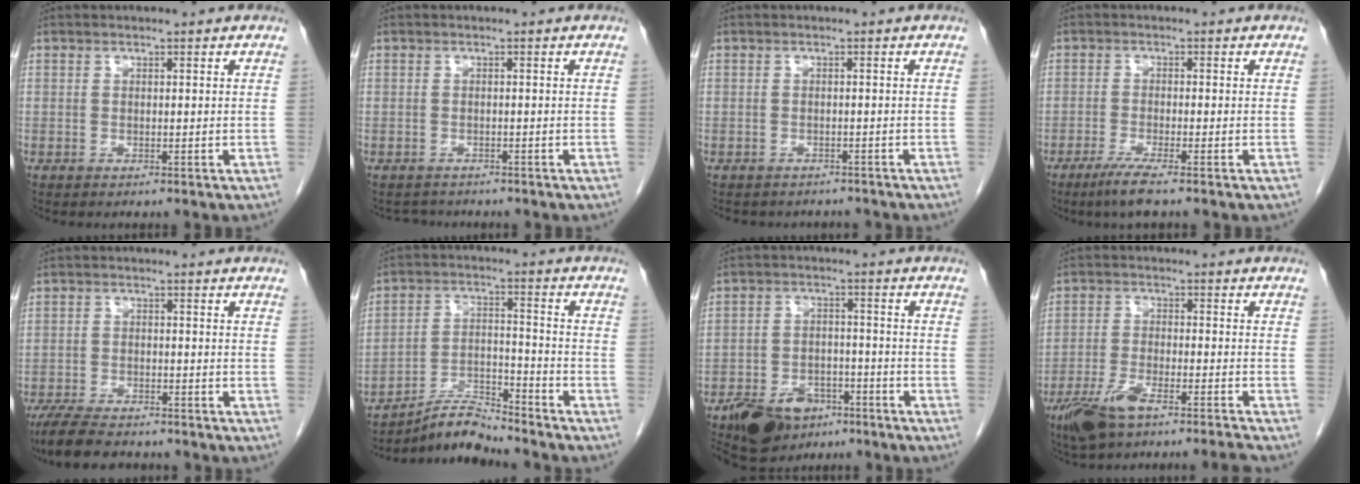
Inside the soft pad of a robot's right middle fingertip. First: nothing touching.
{"total": 2.2, "force": [-2.0, 0.8, -0.1], "torque": [-0.003, -0.006, -0.029]}
{"total": 5.7, "force": [-5.1, 2.2, 1.0], "torque": [-0.019, 0.003, -0.057]}
{"total": 3.9, "force": [-2.7, -0.3, 2.8], "torque": [-0.057, -0.011, -0.054]}
{"total": 8.8, "force": [-7.6, 2.0, 4.0], "torque": [-0.073, -0.020, -0.123]}
{"total": 7.2, "force": [-7.1, -0.1, 0.9], "torque": [-0.019, 0.009, -0.128]}
{"total": 10.6, "force": [-7.3, 5.8, 5.0], "torque": [-0.080, -0.001, -0.117]}
{"total": 8.9, "force": [-7.1, 0.1, 5.3], "torque": [-0.096, -0.017, -0.127]}